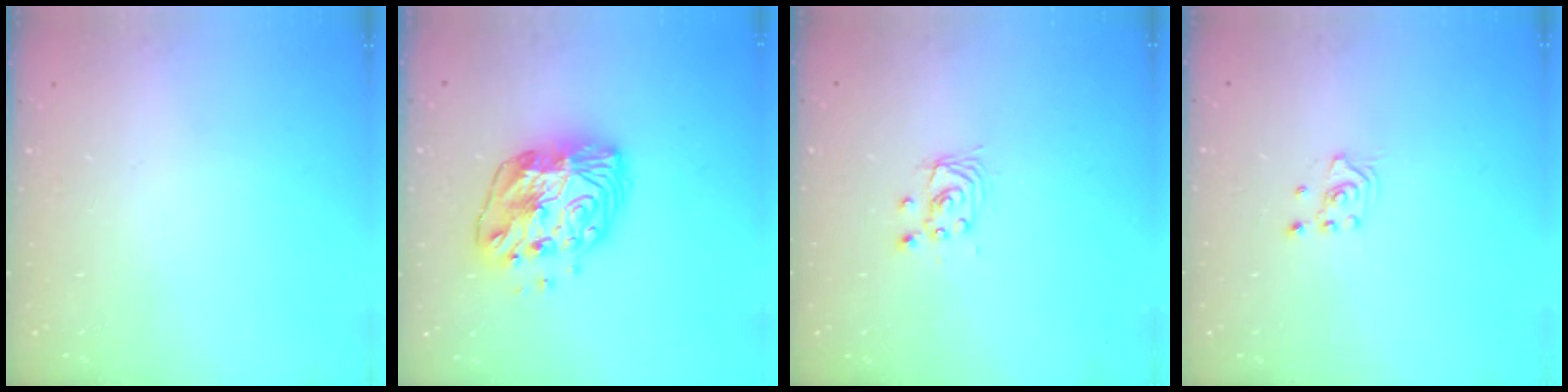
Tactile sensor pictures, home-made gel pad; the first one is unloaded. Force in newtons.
{"total": 14.1, "press": 14.1, "slide": 1.2}
{"total": 2.9, "press": 2.9, "slide": 0.2}
{"total": 1.6, "press": 1.5, "slide": 0.2}